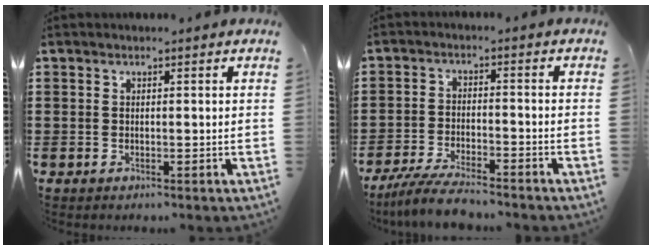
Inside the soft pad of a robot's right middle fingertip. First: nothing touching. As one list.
[{"total": 5.9, "force": [-5.3, 0.5, 2.4], "torque": [-0.059, -0.010, -0.102]}]